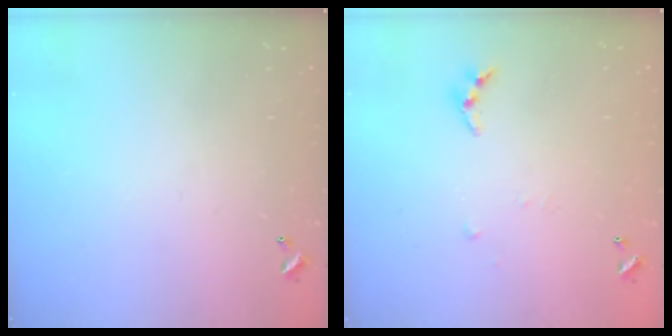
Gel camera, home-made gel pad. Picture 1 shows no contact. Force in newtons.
{"total": 4.4, "press": 4.4, "slide": 0.3}